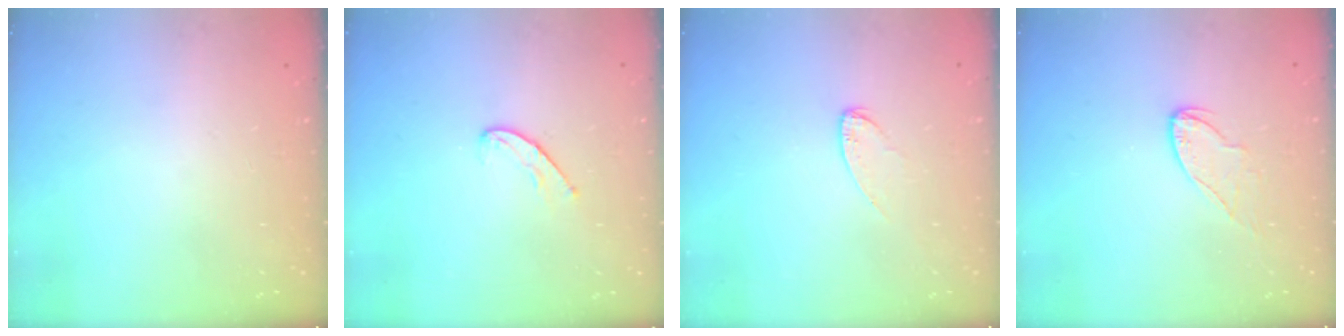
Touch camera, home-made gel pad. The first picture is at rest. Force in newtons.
{"total": 6.5, "press": 6.4, "slide": 0.6}
{"total": 7.0, "press": 7.0, "slide": 0.4}
{"total": 6.4, "press": 6.4, "slide": 0.2}